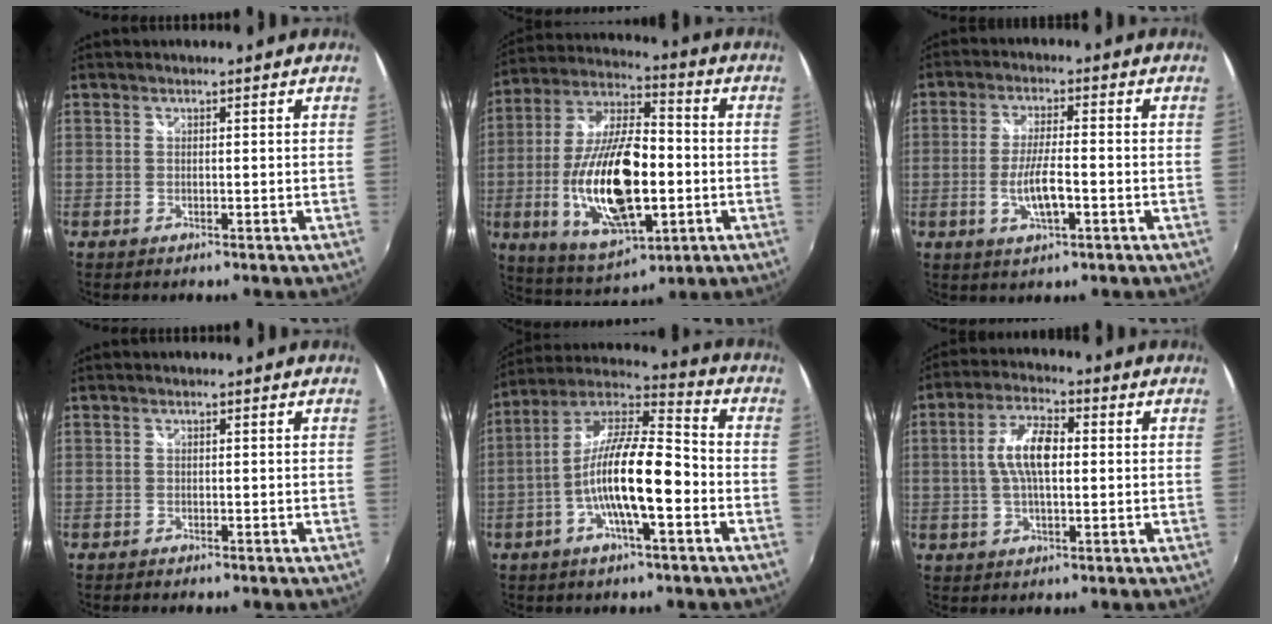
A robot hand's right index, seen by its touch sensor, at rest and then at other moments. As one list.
[{"total": 22.0, "force": [-4.4, 9.1, 19.5], "torque": [-0.390, -0.013, -0.068]}, {"total": 6.6, "force": [-2.1, 1.5, 6.1], "torque": [-0.117, -0.008, -0.036]}, {"total": 1.1, "force": [-1.0, 0.5, 0.3], "torque": [-0.011, -0.003, -0.016]}, {"total": 15.0, "force": [-4.3, 3.2, 13.9], "torque": [-0.256, 0.003, -0.086]}, {"total": 8.0, "force": [0.4, 3.3, 7.3], "torque": [-0.142, 0.014, 0.005]}]